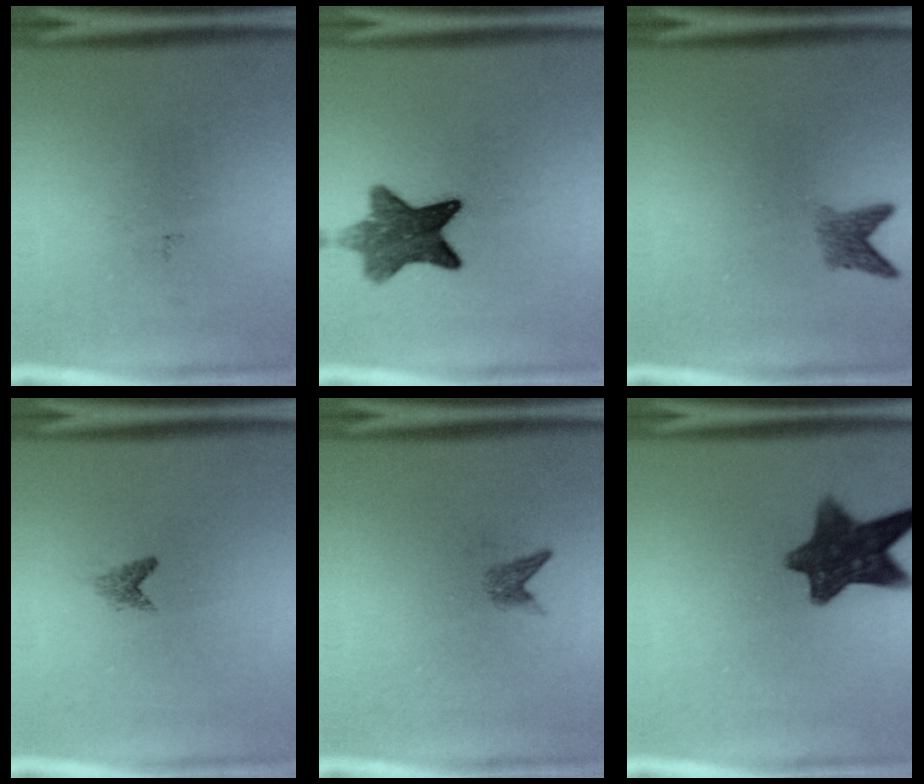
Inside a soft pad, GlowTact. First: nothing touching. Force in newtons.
{"total": 8.5}
{"total": 2.4}
{"total": 1.0}
{"total": 1.3}
{"total": 10.3}